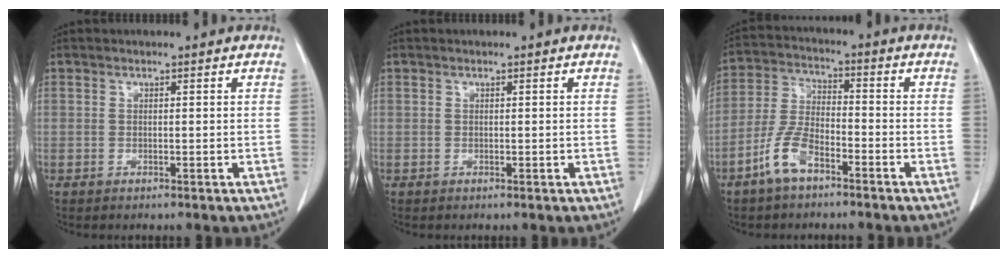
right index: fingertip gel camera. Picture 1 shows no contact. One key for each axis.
{"total": 0.0}
{"total": 7.5, "fx": -4.7, "fy": 2.9, "fz": 5.1, "tx": -0.120, "ty": 0.005, "tz": -0.095}